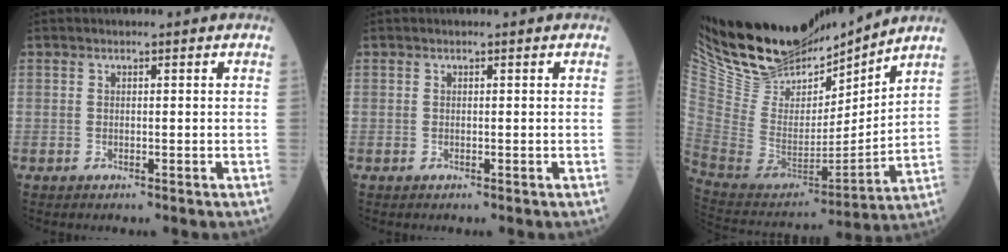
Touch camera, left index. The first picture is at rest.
{"total": 0.0}
{"total": 21.5, "force": [19.0, 5.3, 8.6], "torque": [-0.167, -0.020, 0.348]}